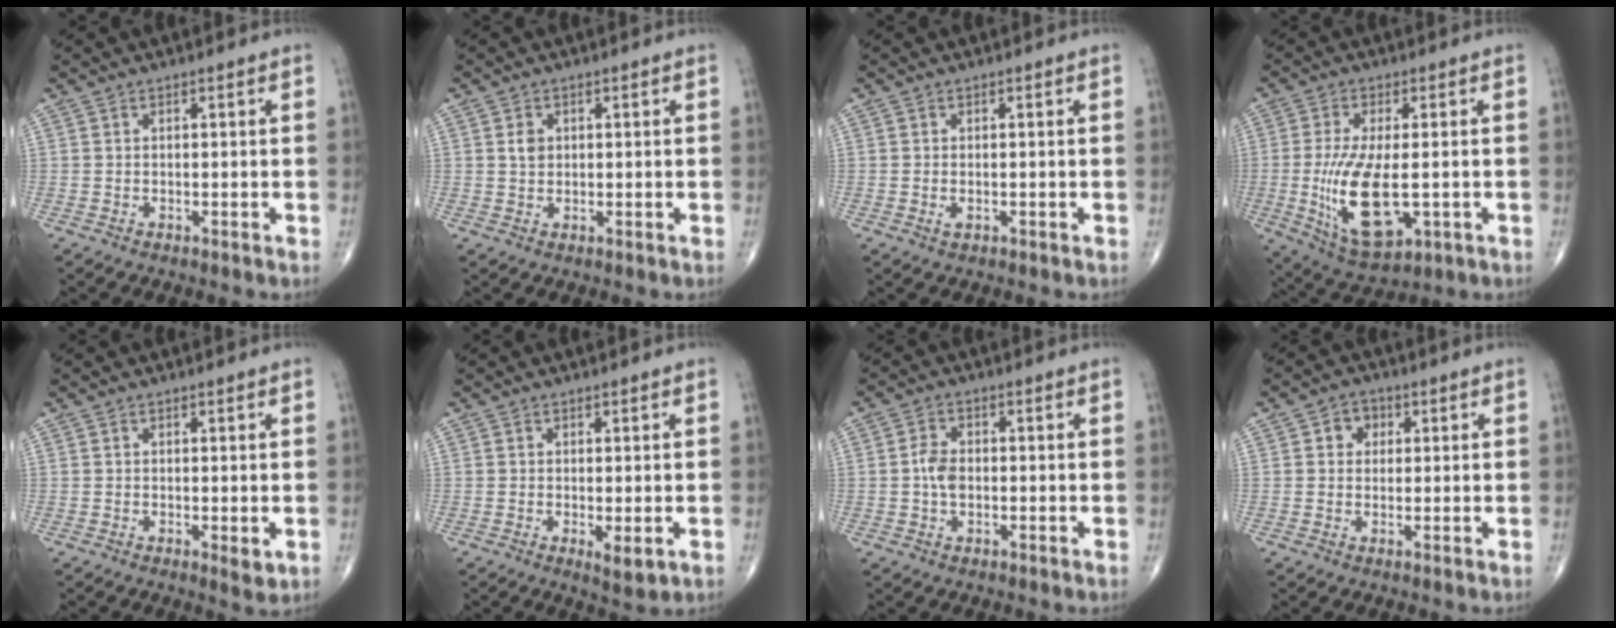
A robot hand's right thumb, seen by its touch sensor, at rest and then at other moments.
{"total": 2.1, "force": [0.5, 1.6, 1.2], "torque": [-0.014, -0.002, 0.010]}
{"total": 1.0, "force": [-0.3, 0.5, 0.8], "torque": [-0.014, -0.002, -0.006]}
{"total": 14.3, "force": [-2.1, 6.2, 12.7], "torque": [-0.240, -0.020, -0.023]}
{"total": 2.0, "force": [-0.2, 0.6, 1.9], "torque": [-0.024, -0.008, -0.004]}
{"total": 3.2, "force": [-0.8, 1.1, 2.9], "torque": [-0.044, -0.011, -0.009]}
{"total": 3.8, "force": [-0.2, 2.5, 2.8], "torque": [-0.054, 0.008, -0.009]}
{"total": 3.6, "force": [1.0, 3.1, 1.6], "torque": [-0.001, 0.003, 0.010]}